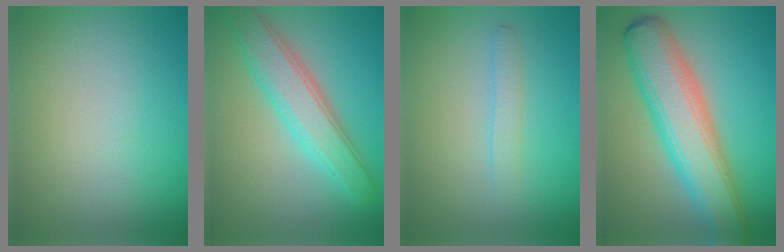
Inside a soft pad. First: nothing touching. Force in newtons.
{"total": 4.9, "press": 4.9, "slide": 0.3}
{"total": 1.3, "press": 1.3, "slide": 0.1}
{"total": 8.0, "press": 8.0, "slide": 0.2}